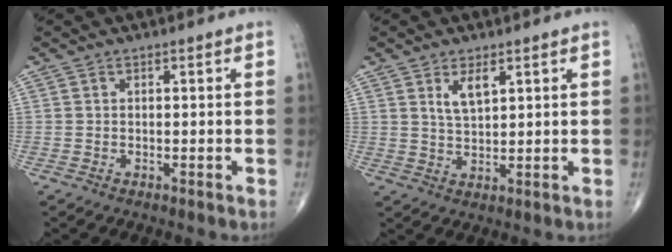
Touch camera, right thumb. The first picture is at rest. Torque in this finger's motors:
{"motor_torque": [-0.34, 0.38, 0.43, 0.30, 0.02]}